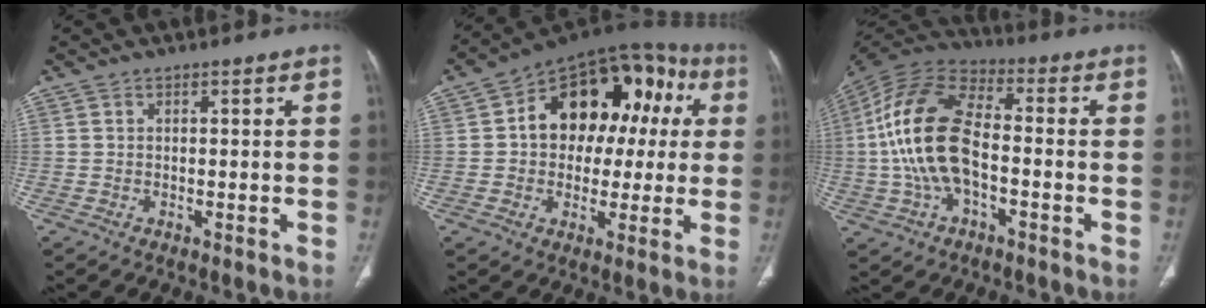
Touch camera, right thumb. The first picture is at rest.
{"total": 20.9, "force": [3.4, 14.0, 15.1], "torque": [-0.163, 0.043, 0.044]}
{"total": 17.6, "force": [-1.6, 9.5, 14.7], "torque": [-0.296, 0.035, -0.036]}